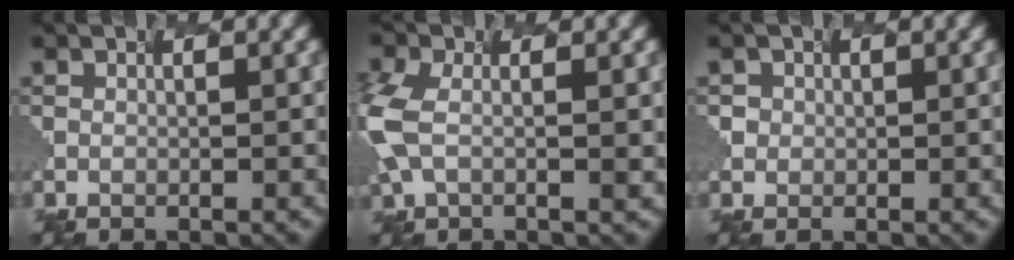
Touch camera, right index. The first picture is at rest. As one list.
[{"total": 4.8, "force": [-0.6, 2.6, 3.9], "torque": [-0.121, 0.004, -0.005]}, {"total": 1.0, "force": [-0.2, 0.7, -0.7], "torque": [0.003, -0.003, 0.010]}]